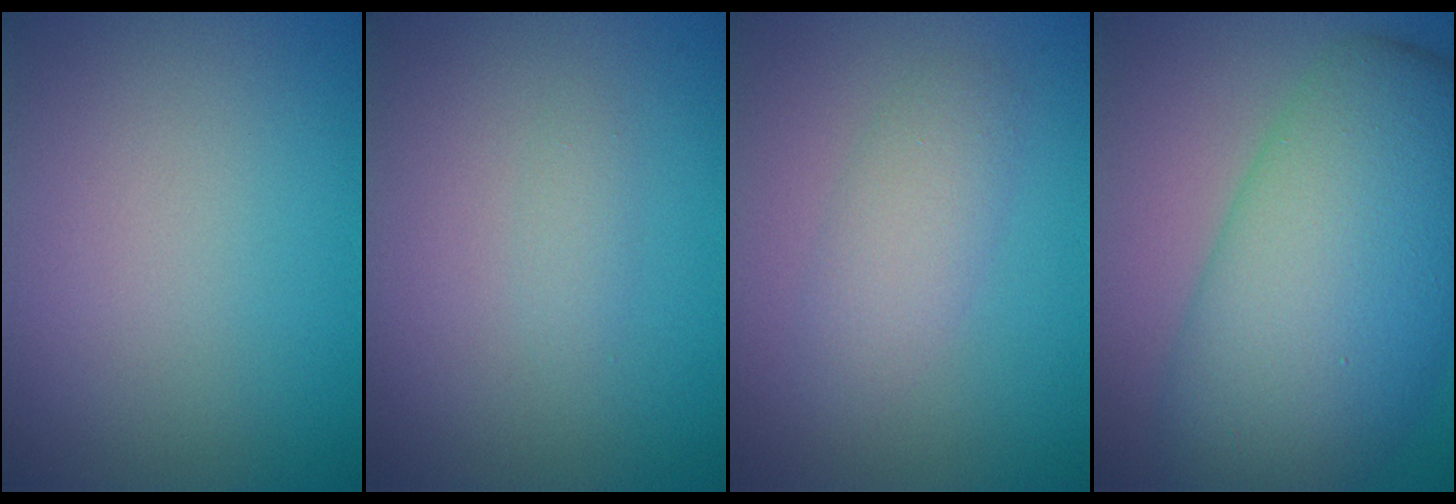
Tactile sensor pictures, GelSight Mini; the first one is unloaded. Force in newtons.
{"total": 0.8, "press": 0.8, "slide": 0.1}
{"total": 2.4, "press": 2.4, "slide": 0.1}
{"total": 12.1, "press": 12.1, "slide": 0.1}